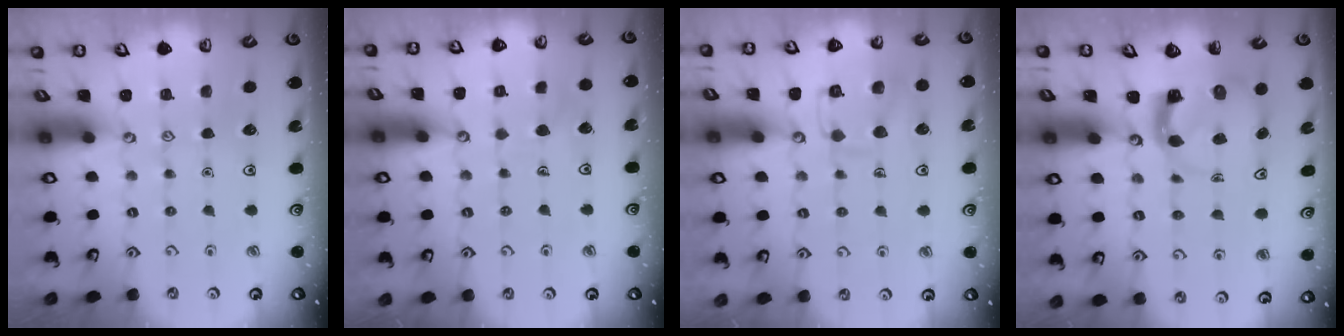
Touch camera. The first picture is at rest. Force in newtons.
{"total": 5.2, "press": 5.2, "slide": 0.3}
{"total": 11.7, "press": 11.6, "slide": 0.9}
{"total": 3.9, "press": 3.9, "slide": 0.5}